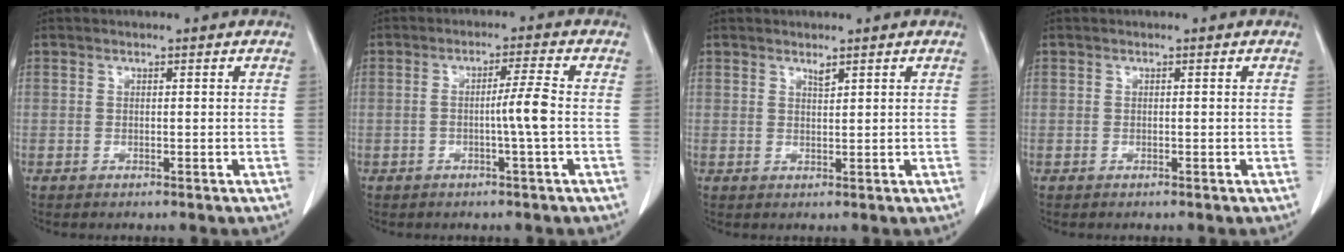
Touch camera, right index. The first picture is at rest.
{"total": 4.0, "force": [-0.7, -0.9, 3.9], "torque": [-0.062, 0.004, -0.009]}
{"total": 1.0, "force": [0.9, 0.1, 0.5], "torque": [-0.012, -0.006, 0.018]}
{"total": 0.0}